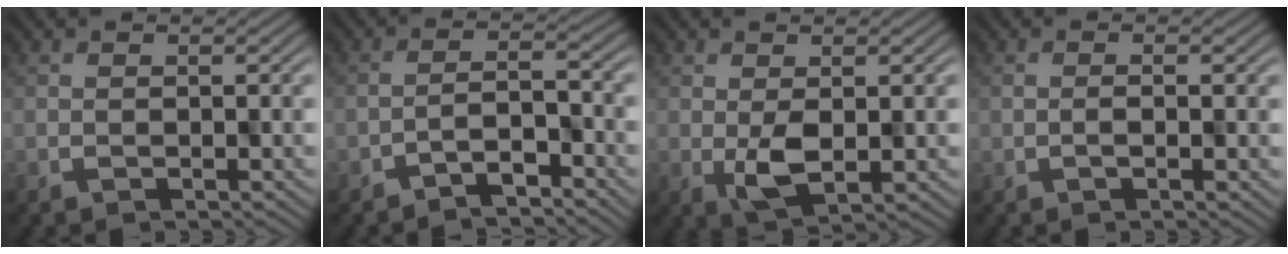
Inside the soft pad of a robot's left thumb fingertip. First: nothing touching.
{"total": 3.3, "force": [-2.7, 0.7, 1.8], "torque": [-0.026, 0.005, -0.056]}
{"total": 4.5, "force": [0.3, 2.2, 3.9], "torque": [-0.072, -0.011, 0.005]}
{"total": 0.7, "force": [0.6, -0.1, 0.3], "torque": [-0.002, 0.004, 0.001]}